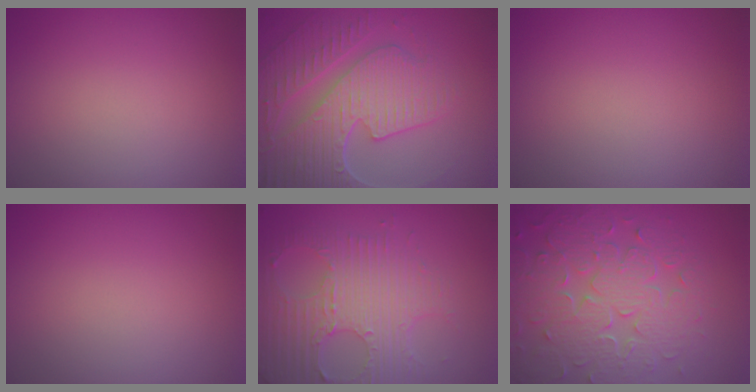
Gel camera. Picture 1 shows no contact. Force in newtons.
{"total": 8.8, "press": 6.4, "slide": 6.1}
{"total": 0.0}
{"total": 0.0}
{"total": 7.5, "press": 5.2, "slide": 5.4}
{"total": 8.4, "press": 6.1, "slide": 5.8}